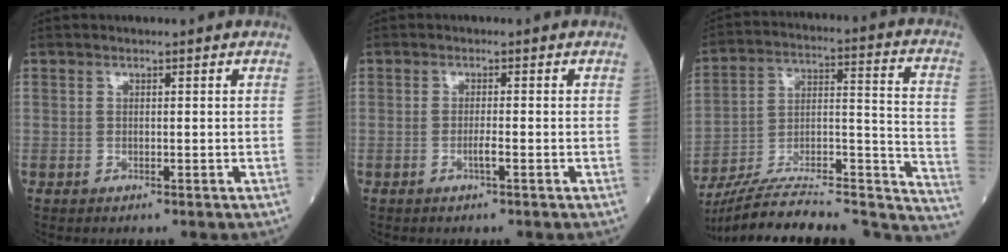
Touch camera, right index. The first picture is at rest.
{"total": 1.3, "force": [-0.5, -0.1, 1.2], "torque": [-0.026, 0.000, -0.007]}
{"total": 30.7, "force": [-26.4, 5.2, 14.8], "torque": [-0.176, 0.009, -0.386]}